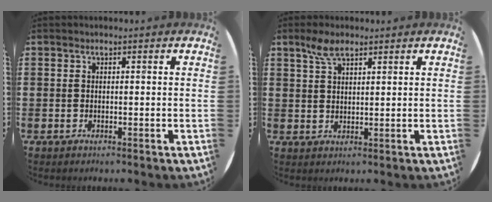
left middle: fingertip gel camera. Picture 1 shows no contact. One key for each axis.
{"total": 3.9, "fx": 2.7, "fy": 1.5, "fz": 2.3, "tx": -0.051, "ty": 0.007, "tz": 0.048}